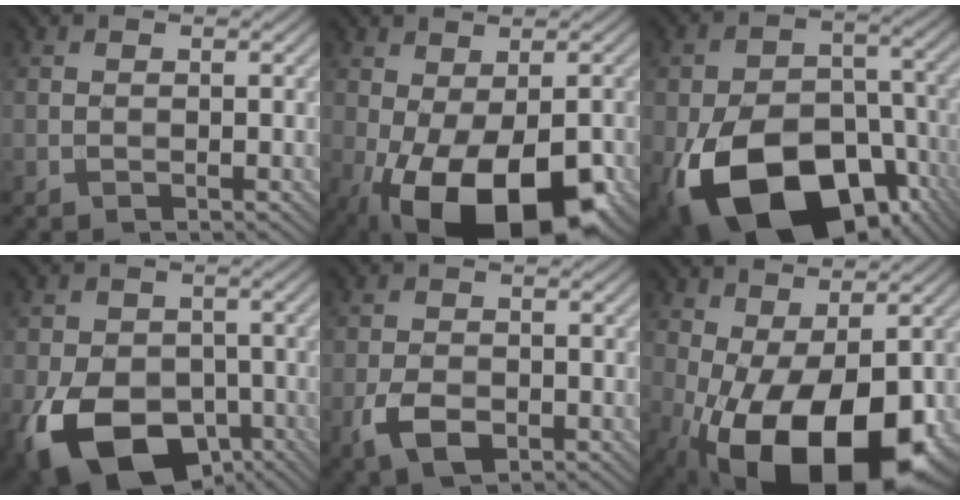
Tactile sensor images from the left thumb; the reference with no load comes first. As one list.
[{"total": 13.8, "force": [-5.7, 6.8, 10.6], "torque": [-0.188, -0.037, -0.078]}, {"total": 19.5, "force": [-9.5, 12.3, 11.6], "torque": [-0.218, -0.051, -0.143]}, {"total": 13.9, "force": [-6.1, 9.5, 8.1], "torque": [-0.159, -0.041, -0.109]}, {"total": 4.4, "force": [-2.0, 2.5, 3.0], "torque": [-0.066, -0.006, -0.040]}, {"total": 17.1, "force": [-5.2, 8.6, 13.8], "torque": [-0.242, -0.027, -0.060]}]